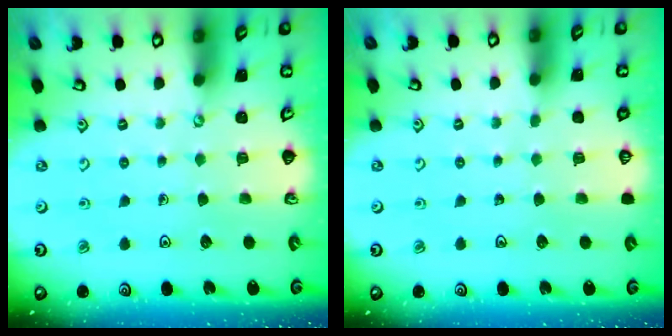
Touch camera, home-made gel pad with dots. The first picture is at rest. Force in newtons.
{"total": 0.0}